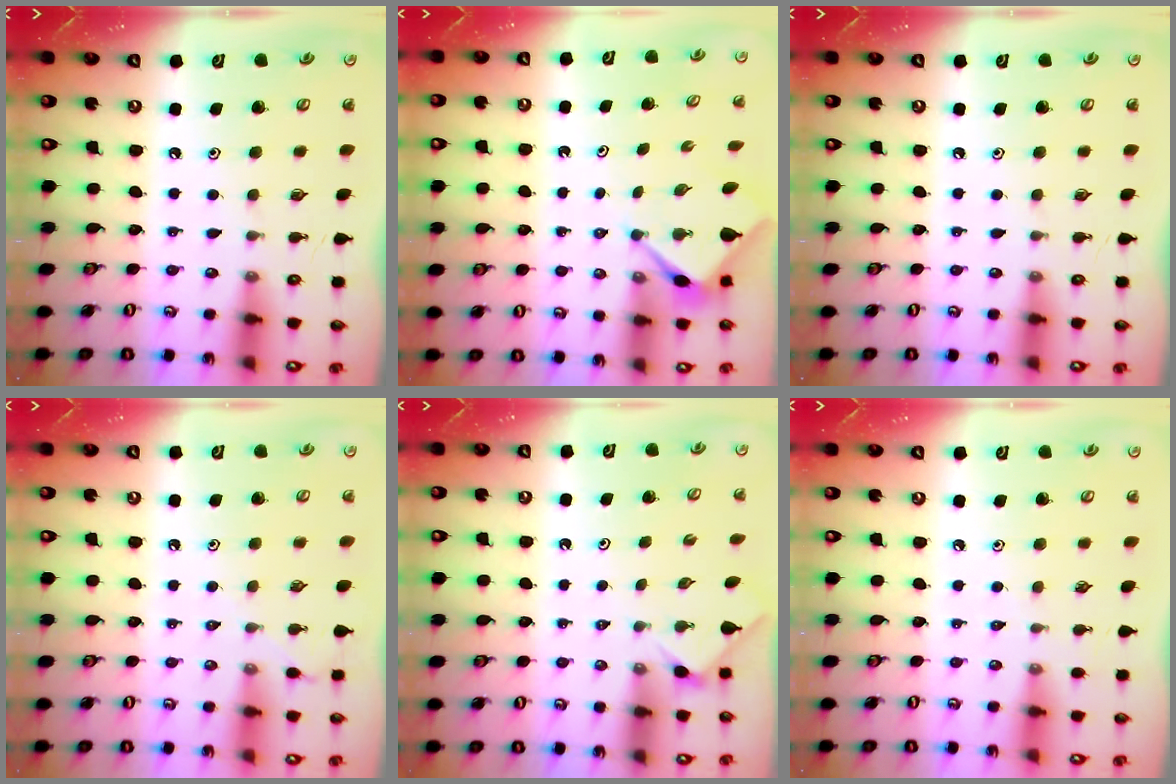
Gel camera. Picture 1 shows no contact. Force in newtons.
{"total": 3.1, "press": 3.1, "slide": 0.3}
{"total": 0.0}
{"total": 3.1, "press": 3.1, "slide": 0.5}
{"total": 1.3, "press": 1.2, "slide": 0.4}
{"total": 1.9, "press": 1.8, "slide": 0.3}